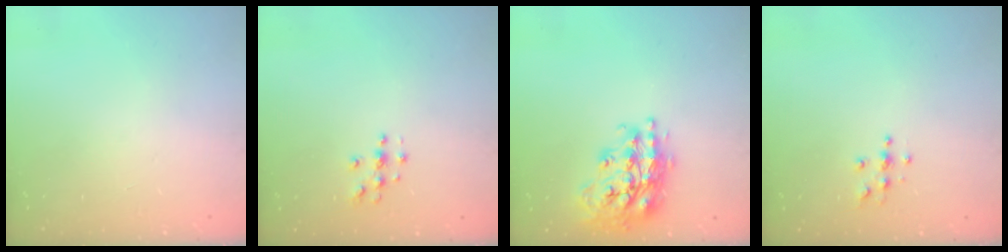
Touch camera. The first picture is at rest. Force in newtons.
{"total": 3.6, "press": 3.6, "slide": 0.4}
{"total": 20.1, "press": 20.1, "slide": 1.4}
{"total": 3.8, "press": 3.8, "slide": 0.4}